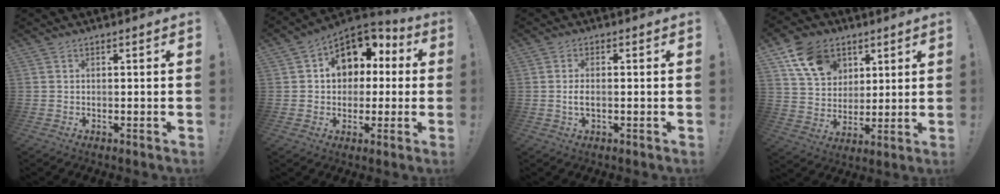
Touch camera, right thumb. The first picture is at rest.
{"total": 12.2, "force": [4.0, 9.8, 6.0], "torque": [-0.081, -0.020, 0.079]}
{"total": 3.1, "force": [-0.7, 1.2, 2.8], "torque": [-0.055, 0.001, -0.013]}
{"total": 14.2, "force": [7.2, 10.7, 6.1], "torque": [-0.095, -0.029, 0.142]}